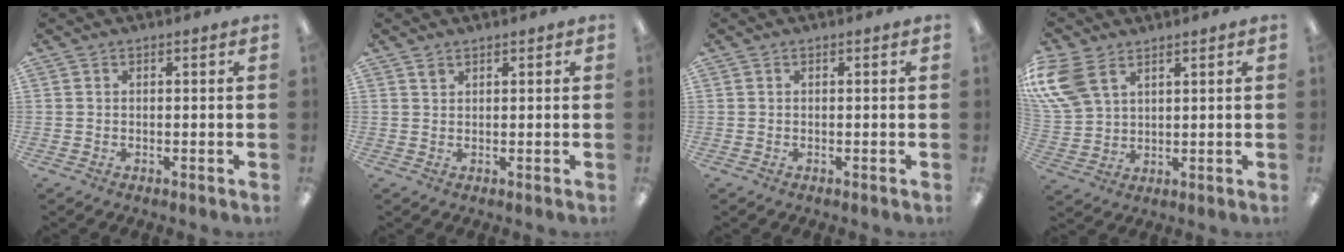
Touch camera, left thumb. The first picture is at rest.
{"total": 0.9, "force": [0.7, 0.5, -0.1], "torque": [0.001, -0.003, 0.014]}
{"total": 0.0}
{"total": 10.5, "force": [5.3, 6.8, 5.9], "torque": [-0.146, -0.009, 0.105]}